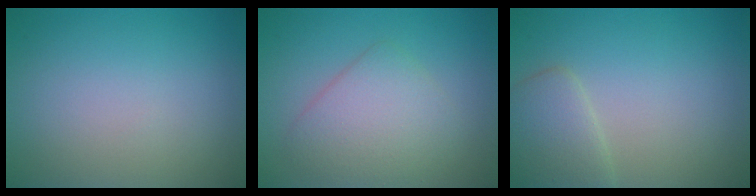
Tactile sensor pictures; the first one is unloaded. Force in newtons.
{"total": 4.1, "press": 4.1, "slide": 0.1}
{"total": 2.9, "press": 2.9, "slide": 0.2}